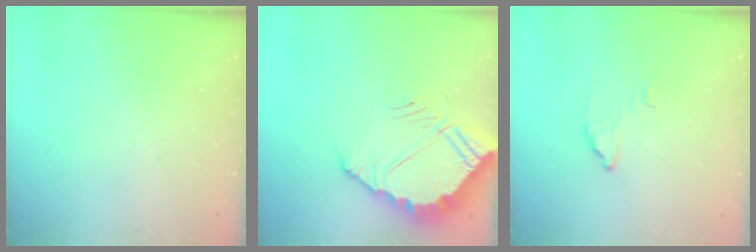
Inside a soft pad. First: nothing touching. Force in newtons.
{"total": 8.4, "press": 8.4, "slide": 0.5}
{"total": 2.1, "press": 2.1, "slide": 0.1}